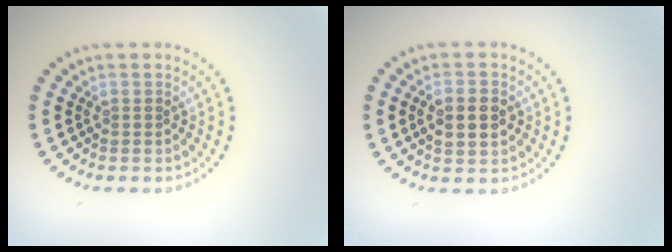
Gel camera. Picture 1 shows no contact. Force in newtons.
{"total": 3.1, "press": 3.1, "slide": 0.3}